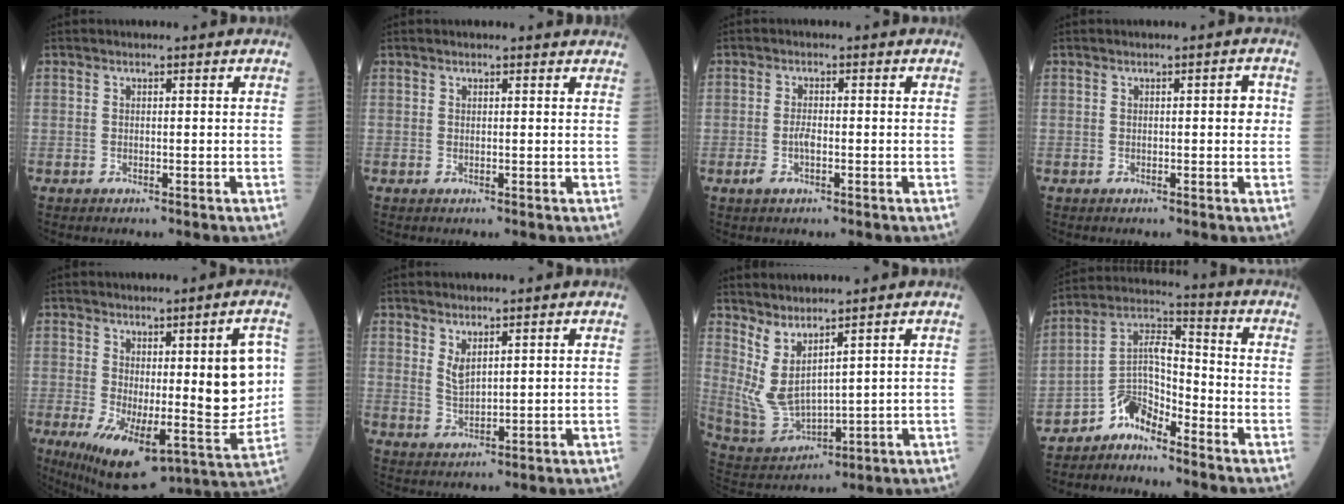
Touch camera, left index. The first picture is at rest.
{"total": 1.0, "force": [1.0, 0.1, -0.1], "torque": [-0.007, -0.007, 0.000]}
{"total": 2.3, "force": [-0.8, 0.9, 2.0], "torque": [-0.046, 0.000, -0.014]}
{"total": 1.9, "force": [0.1, 0.6, 1.8], "torque": [-0.017, 0.004, 0.000]}
{"total": 17.0, "force": [0.4, 4.4, 16.5], "torque": [-0.239, 0.001, 0.023]}
{"total": 2.6, "force": [1.6, 0.9, 1.8], "torque": [-0.044, -0.004, 0.041]}
{"total": 6.6, "force": [3.5, 1.8, 5.3], "torque": [-0.128, -0.019, 0.096]}
{"total": 6.4, "force": [-5.4, 1.9, 2.9], "torque": [-0.057, 0.021, -0.107]}